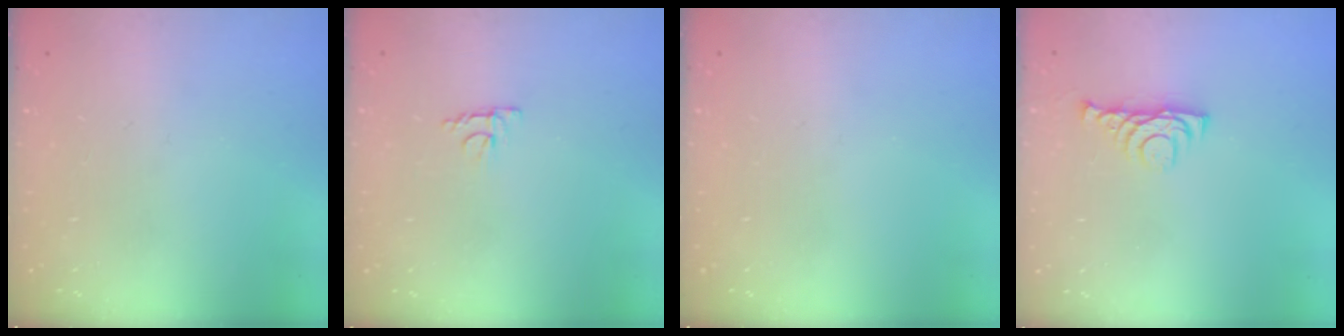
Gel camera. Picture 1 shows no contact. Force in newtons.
{"total": 4.1, "press": 4.0, "slide": 0.7}
{"total": 0.0}
{"total": 5.5, "press": 5.4, "slide": 1.1}